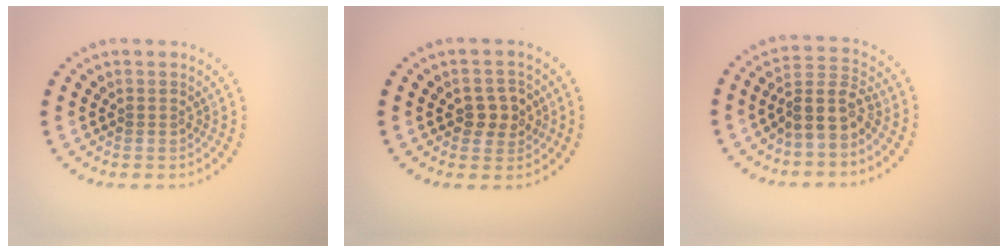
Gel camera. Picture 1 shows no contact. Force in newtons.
{"total": 2.7, "press": 2.6, "slide": 0.6}
{"total": 3.8, "press": 3.1, "slide": 2.1}